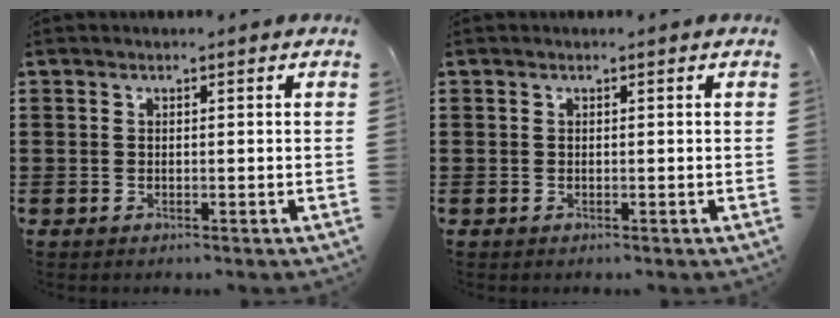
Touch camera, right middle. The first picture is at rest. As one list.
[{"total": 0.0}]